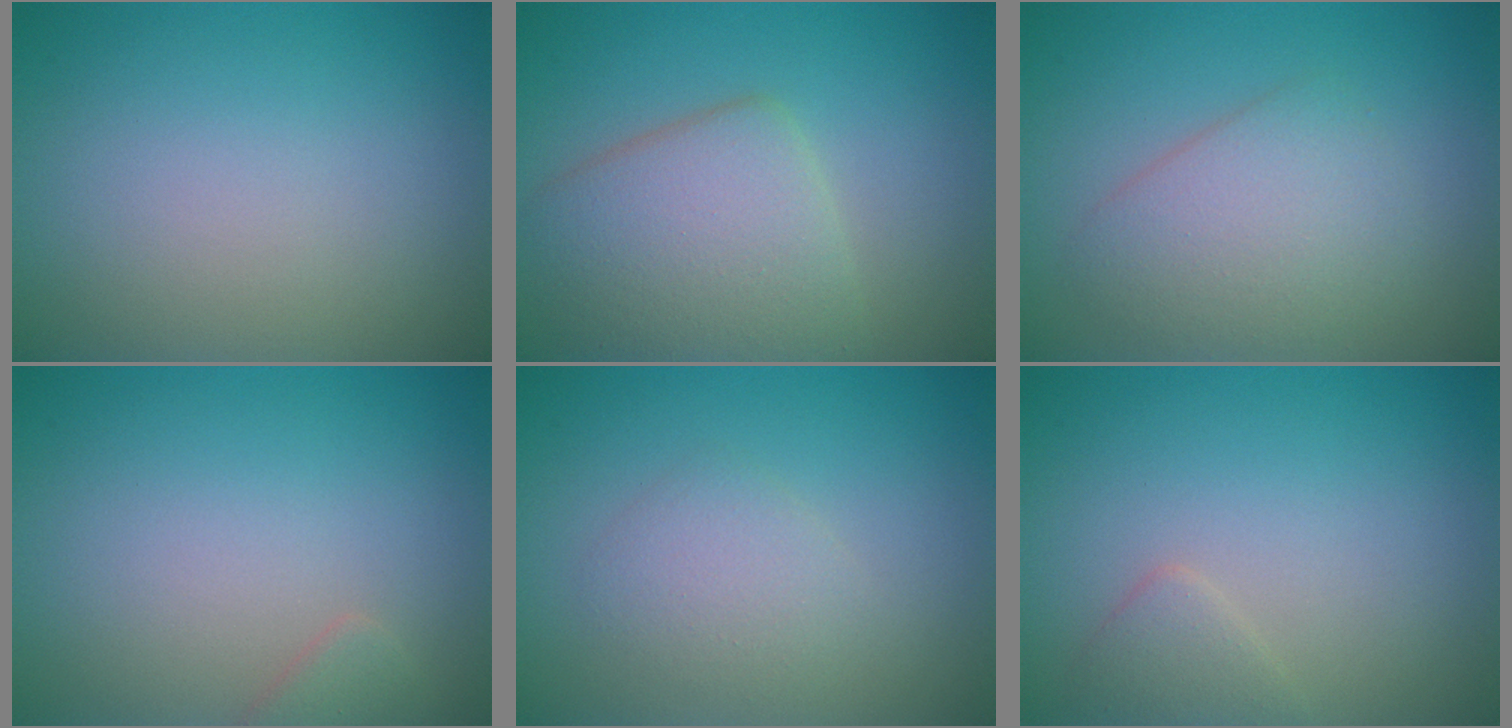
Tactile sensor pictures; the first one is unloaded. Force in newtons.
{"total": 5.7, "press": 5.7, "slide": 0.3}
{"total": 3.7, "press": 3.7, "slide": 0.1}
{"total": 1.2, "press": 1.2, "slide": 0.0}
{"total": 2.1, "press": 2.1, "slide": 0.0}
{"total": 1.3, "press": 1.3, "slide": 0.1}